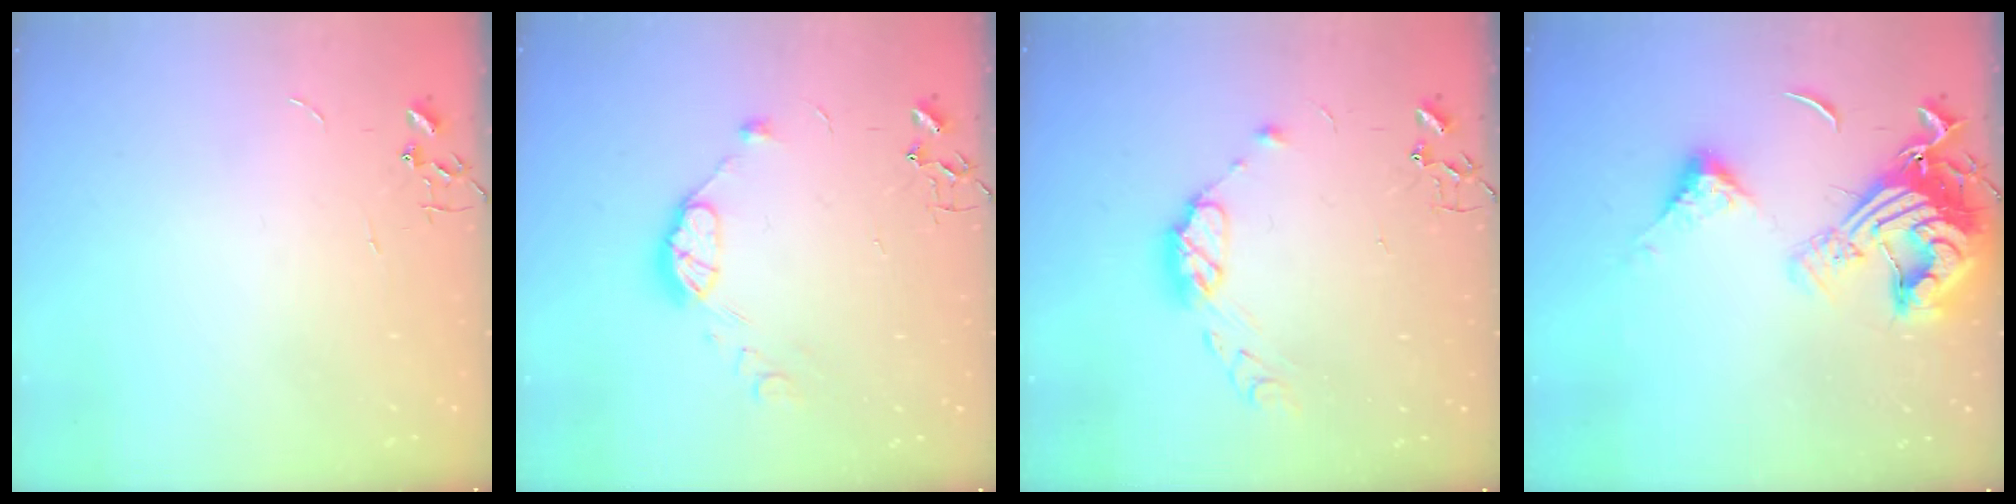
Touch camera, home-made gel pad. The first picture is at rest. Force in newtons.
{"total": 9.7, "press": 9.7, "slide": 0.7}
{"total": 9.5, "press": 9.5, "slide": 0.7}
{"total": 17.3, "press": 17.1, "slide": 2.1}